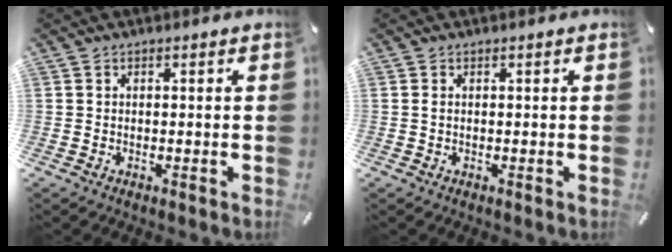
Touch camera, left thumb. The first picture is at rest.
{"total": 0.6, "force": [-0.1, 0.1, 0.6], "torque": [-0.013, 0.000, -0.002]}